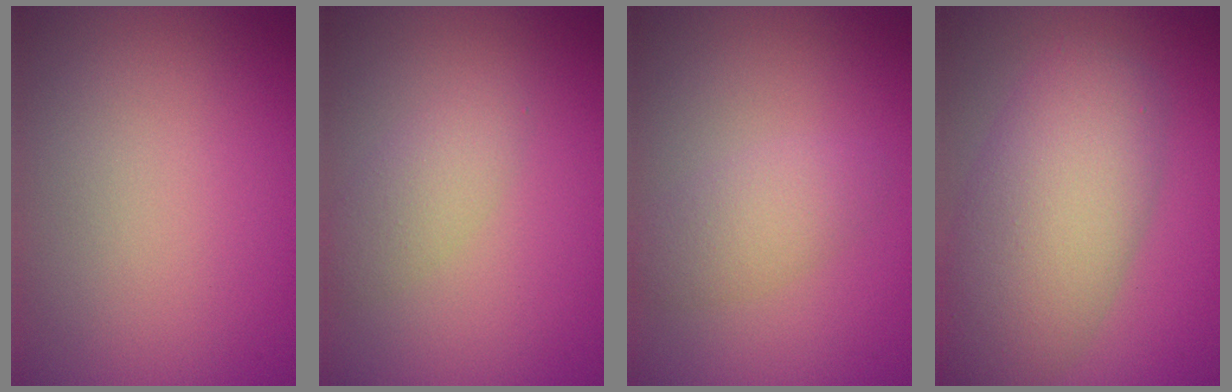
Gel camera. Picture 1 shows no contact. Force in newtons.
{"total": 2.1, "press": 2.1, "slide": 0.0}
{"total": 2.4, "press": 2.4, "slide": 0.1}
{"total": 8.5, "press": 8.5, "slide": 0.5}